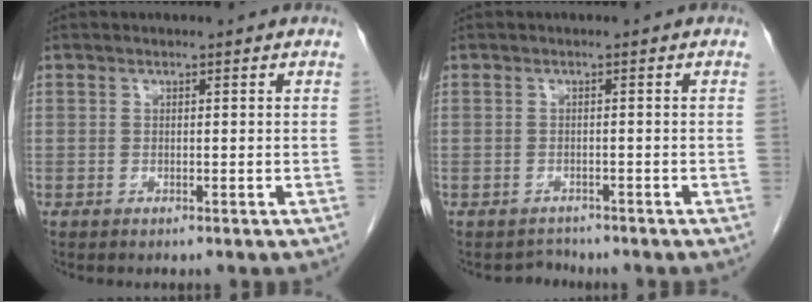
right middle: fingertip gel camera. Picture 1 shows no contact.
{"total": 1.5, "force": [-1.4, 0.4, -0.6], "torque": [0.007, -0.004, -0.021]}